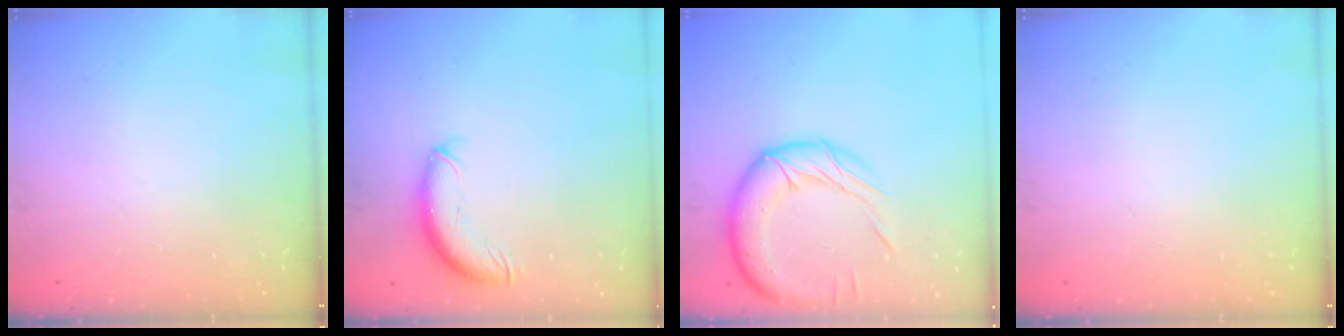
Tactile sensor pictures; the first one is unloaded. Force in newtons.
{"total": 10.5, "press": 10.3, "slide": 2.0}
{"total": 17.0, "press": 16.8, "slide": 2.6}
{"total": 0.0}